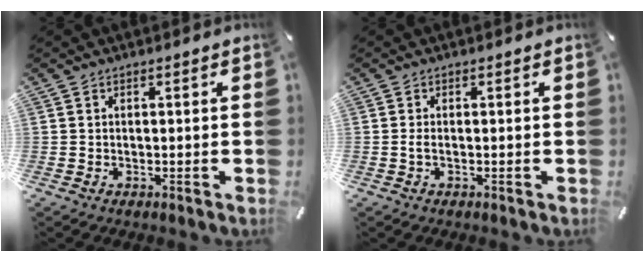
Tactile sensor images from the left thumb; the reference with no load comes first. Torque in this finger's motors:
{"motor_torque": [-0.21, -0.29, 0.00, -0.07, 0.00]}